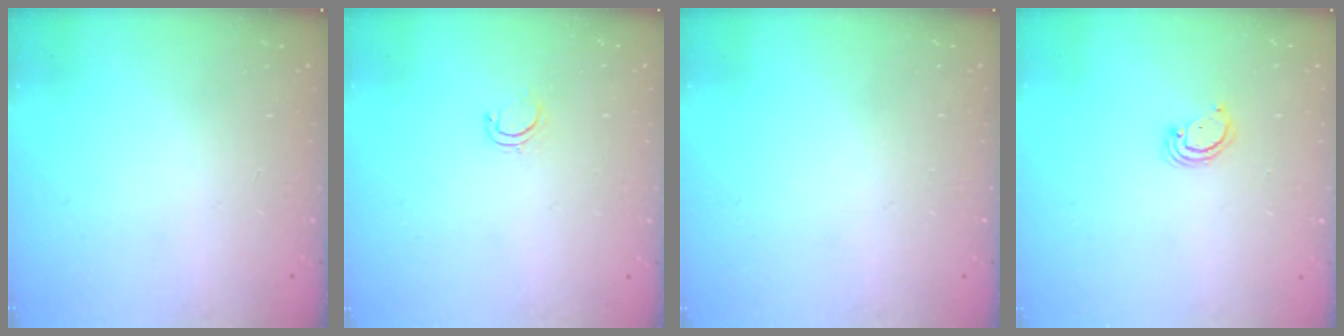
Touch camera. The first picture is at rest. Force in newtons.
{"total": 4.1, "press": 4.1, "slide": 0.7}
{"total": 0.0}
{"total": 2.4, "press": 2.4, "slide": 0.2}